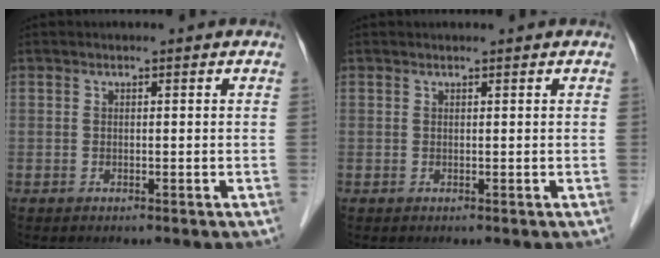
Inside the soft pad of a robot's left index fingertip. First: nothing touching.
{"total": 1.5, "force": [-1.3, -0.4, -0.4], "torque": [0.006, 0.003, -0.021]}